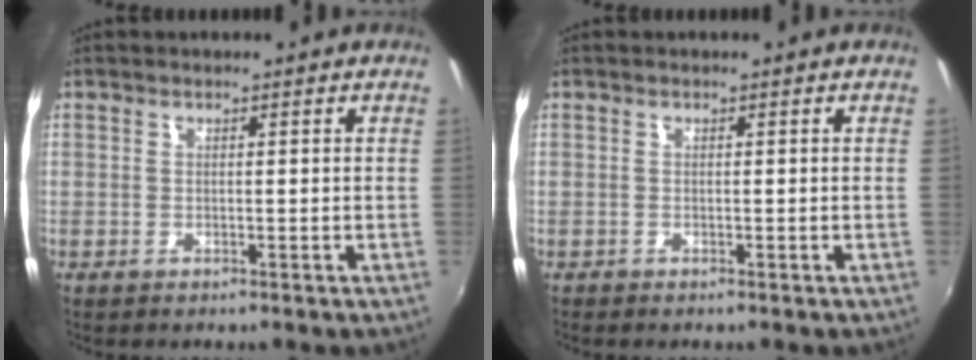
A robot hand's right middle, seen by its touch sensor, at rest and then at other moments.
{"total": 0.0}